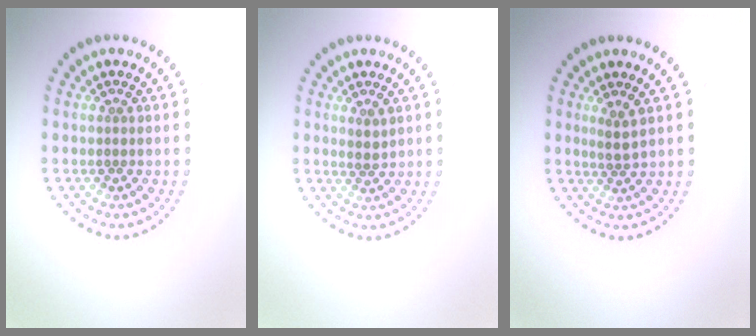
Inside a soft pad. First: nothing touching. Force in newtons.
{"total": 0.9, "press": 0.7, "slide": 0.6}
{"total": 1.4, "press": 1.1, "slide": 0.9}